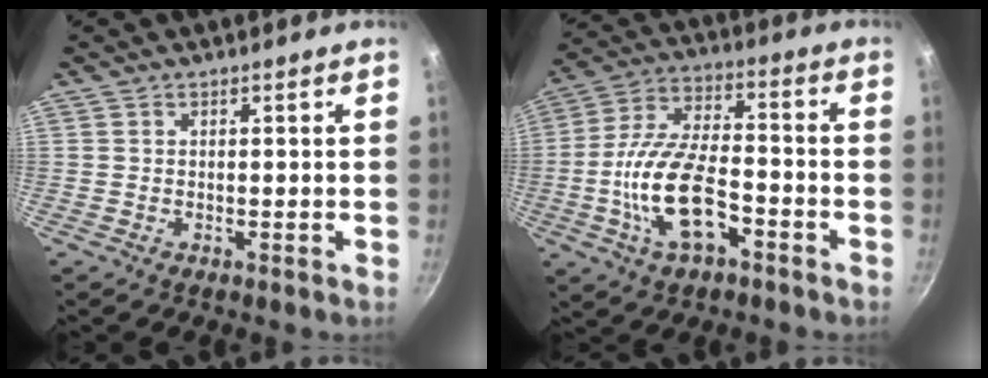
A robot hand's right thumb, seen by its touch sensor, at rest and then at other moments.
{"total": 15.7, "force": [-5.0, 7.5, 12.8], "torque": [-0.254, 0.035, -0.091]}